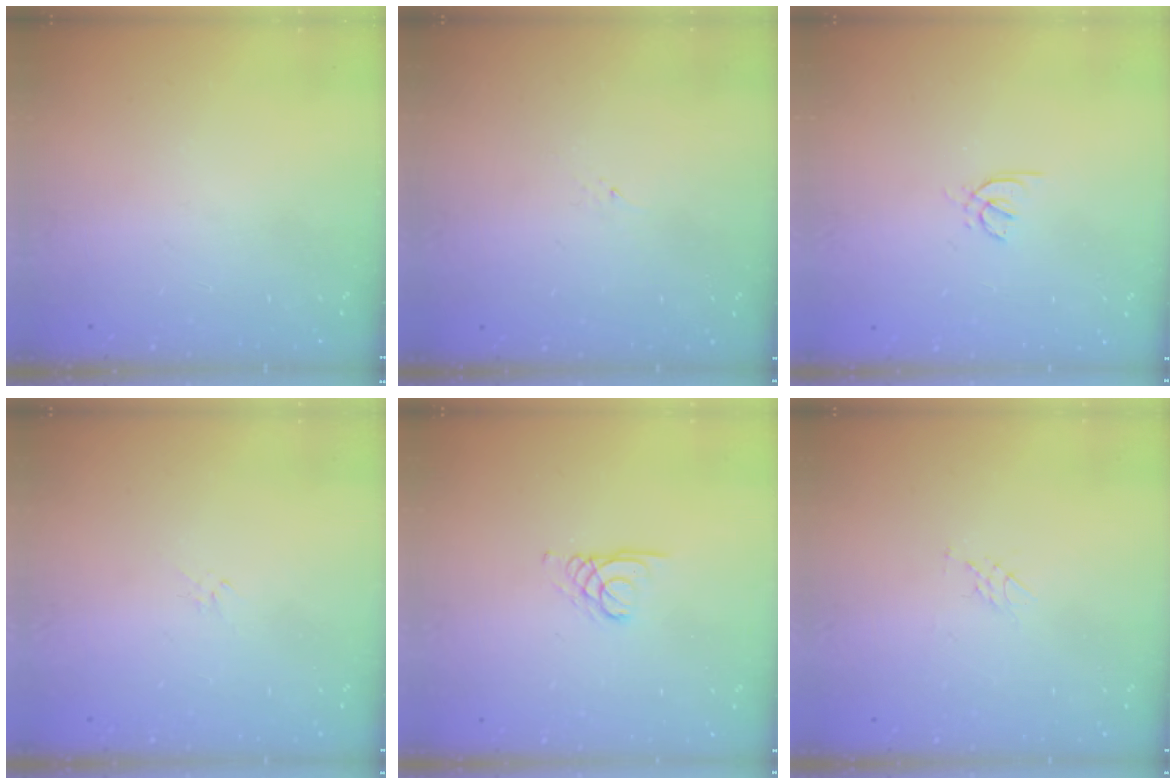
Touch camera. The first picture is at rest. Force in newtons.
{"total": 1.2, "press": 1.1, "slide": 0.2}
{"total": 1.2, "press": 1.2, "slide": 0.4}
{"total": 0.7, "press": 0.5, "slide": 0.4}
{"total": 1.7, "press": 1.7, "slide": 0.2}
{"total": 3.5, "press": 3.3, "slide": 1.1}